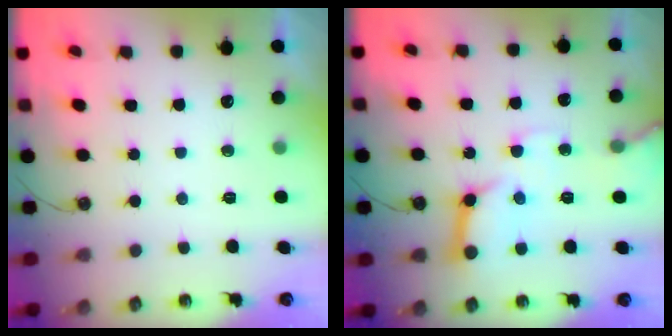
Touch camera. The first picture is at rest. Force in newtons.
{"total": 14.3, "press": 14.2, "slide": 1.7}